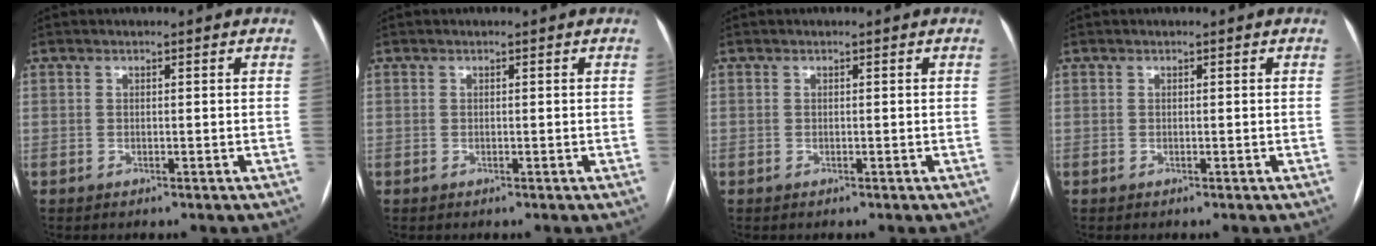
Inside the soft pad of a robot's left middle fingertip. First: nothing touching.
{"total": 0.0}
{"total": 0.0}
{"total": 0.0}